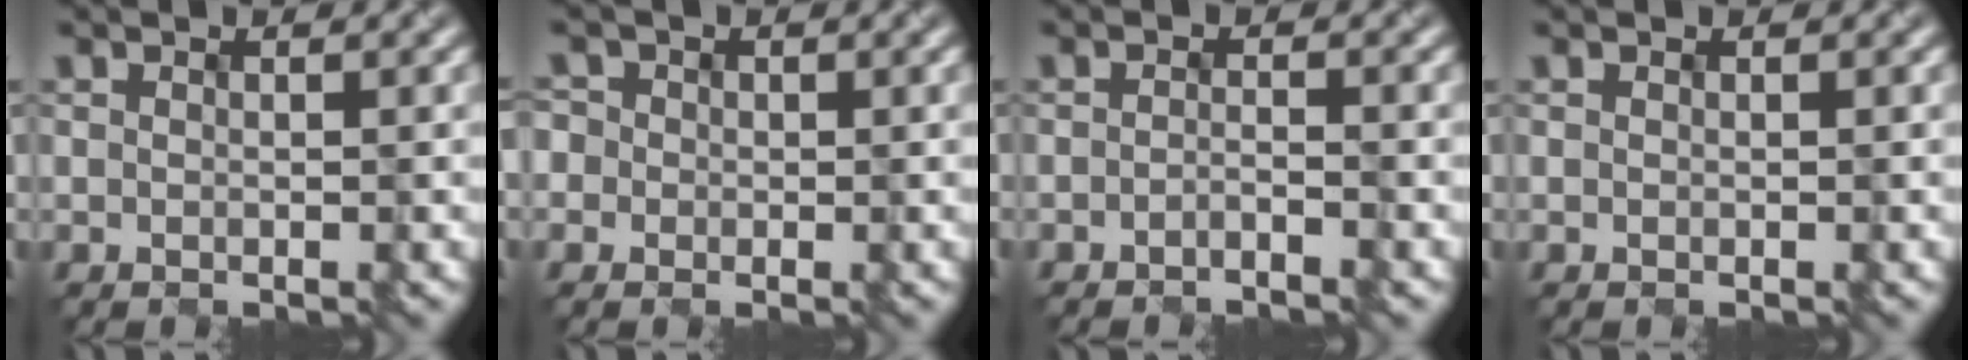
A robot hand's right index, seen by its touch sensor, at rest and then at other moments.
{"total": 1.9, "force": [0.1, 1.9, 0.4], "torque": [-0.009, 0.008, -0.002]}
{"total": 1.2, "force": [-1.2, 0.0, 0.4], "torque": [-0.006, 0.001, -0.023]}
{"total": 0.0}